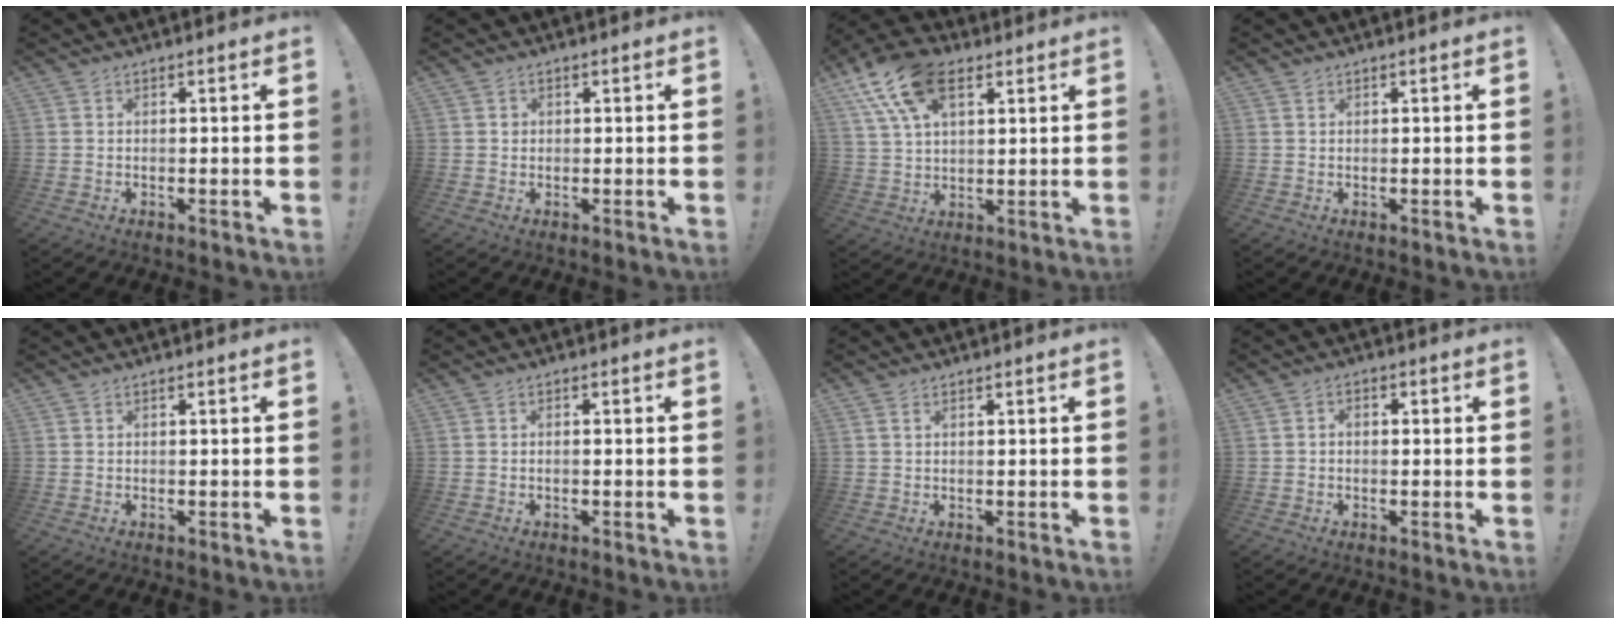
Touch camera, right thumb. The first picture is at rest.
{"total": 0.8, "force": [0.0, 0.8, 0.1], "torque": [-0.001, 0.003, -0.001]}
{"total": 15.0, "force": [7.6, 8.3, 9.8], "torque": [-0.188, -0.017, 0.138]}
{"total": 0.6, "force": [0.4, 0.3, 0.1], "torque": [0.000, -0.002, 0.009]}
{"total": 0.0}
{"total": 0.8, "force": [-0.4, 0.1, 0.6], "torque": [-0.017, 0.003, -0.007]}
{"total": 1.1, "force": [0.6, 0.4, 0.8], "torque": [-0.026, 0.004, 0.013]}
{"total": 2.1, "force": [-1.1, 1.3, 1.2], "torque": [-0.024, 0.012, -0.020]}